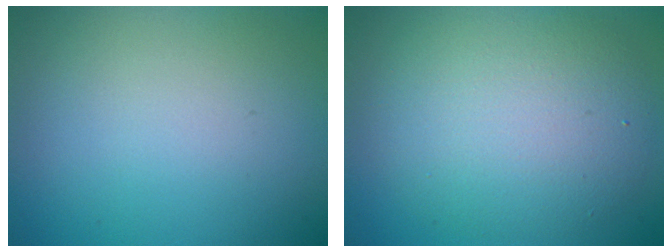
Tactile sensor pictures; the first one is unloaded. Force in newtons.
{"total": 6.9, "press": 6.9, "slide": 0.5}